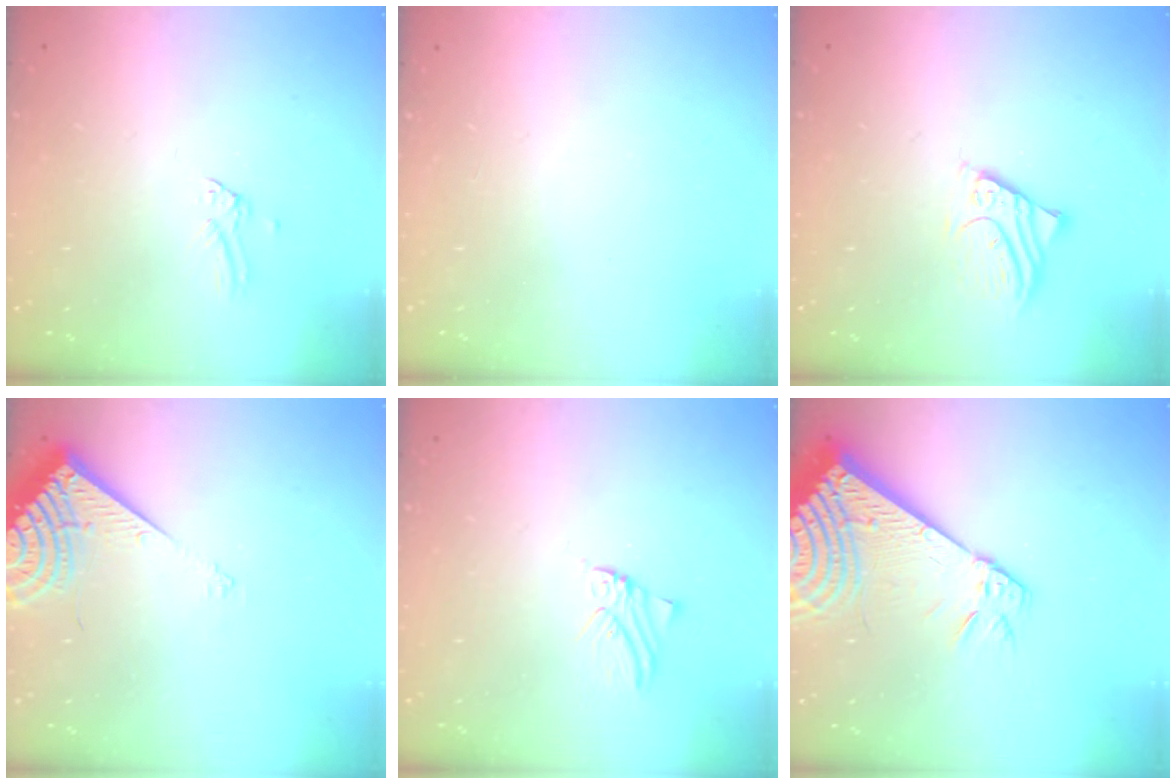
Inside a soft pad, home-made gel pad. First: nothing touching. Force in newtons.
{"total": 2.2, "press": 2.2, "slide": 0.2}
{"total": 4.4, "press": 4.4, "slide": 0.3}
{"total": 9.0, "press": 8.9, "slide": 1.3}
{"total": 1.0, "press": 1.0, "slide": 0.0}
{"total": 17.2, "press": 17.0, "slide": 2.3}